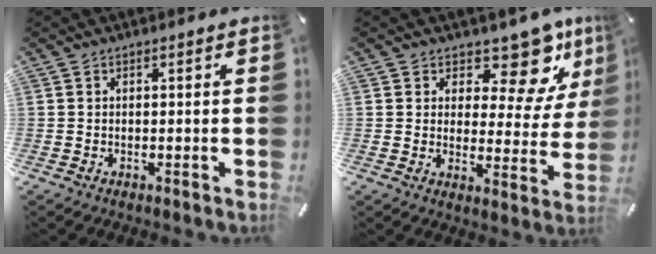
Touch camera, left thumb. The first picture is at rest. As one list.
[{"total": 12.4, "force": [9.2, 5.5, 6.2], "torque": [-0.084, -0.077, 0.158]}]